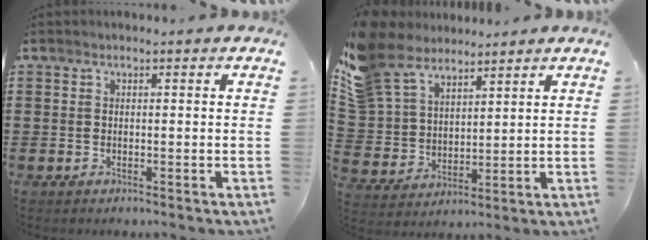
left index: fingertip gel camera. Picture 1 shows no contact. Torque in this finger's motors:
{"motor_torque": [2.14, 0.00, 1.05, 0.21]}